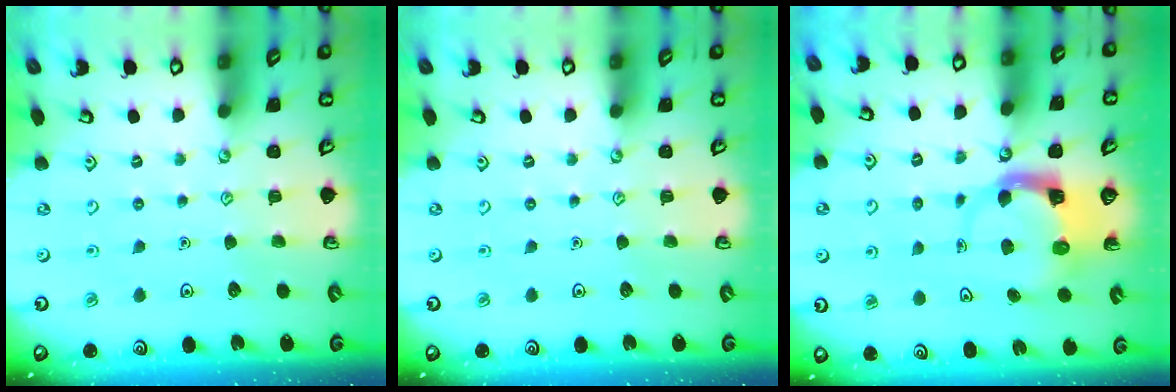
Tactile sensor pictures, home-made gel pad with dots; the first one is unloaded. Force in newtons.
{"total": 0.0}
{"total": 3.9, "press": 3.9, "slide": 0.6}